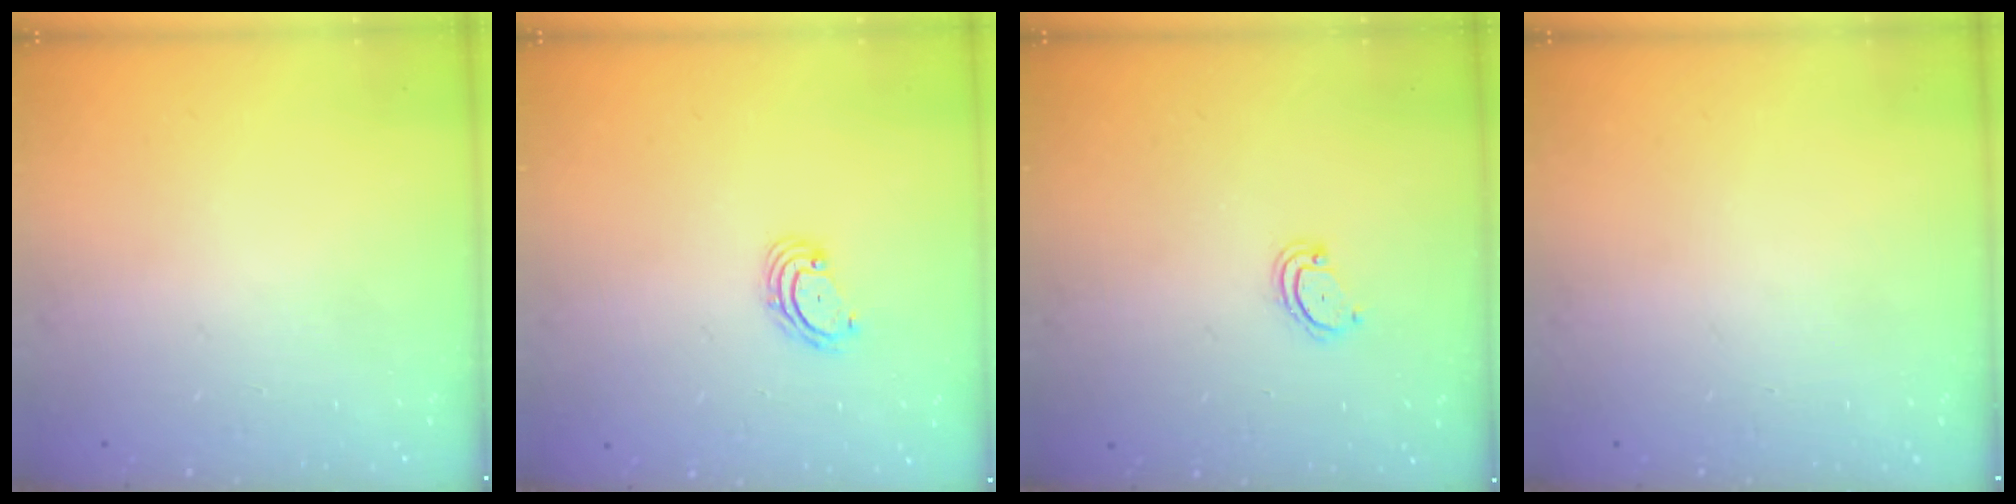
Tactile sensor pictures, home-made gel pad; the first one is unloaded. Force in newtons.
{"total": 3.3, "press": 3.3, "slide": 0.4}
{"total": 2.5, "press": 2.5, "slide": 0.2}
{"total": 0.0}